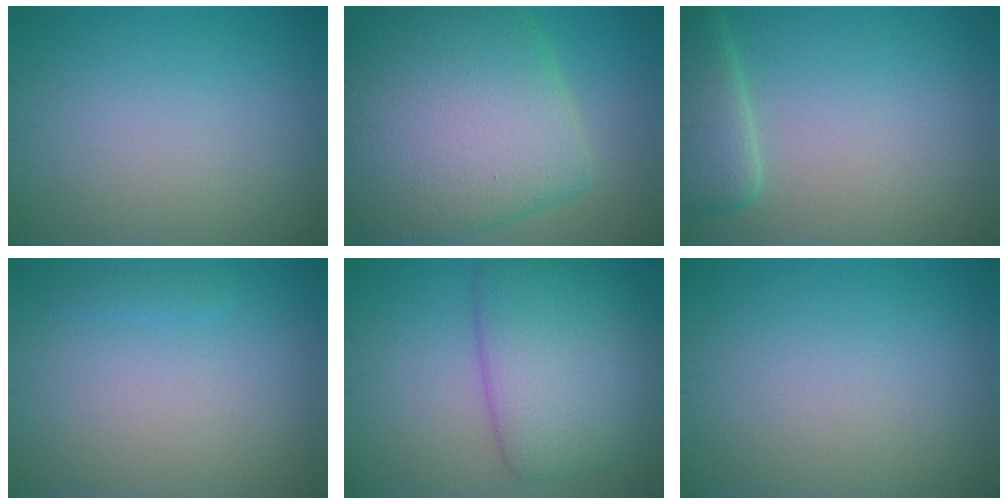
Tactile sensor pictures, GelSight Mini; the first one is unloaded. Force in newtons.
{"total": 13.3, "press": 13.2, "slide": 0.7}
{"total": 4.2, "press": 4.1, "slide": 0.4}
{"total": 0.7, "press": 0.7, "slide": 0.1}
{"total": 7.7, "press": 7.7, "slide": 0.2}
{"total": 0.0}